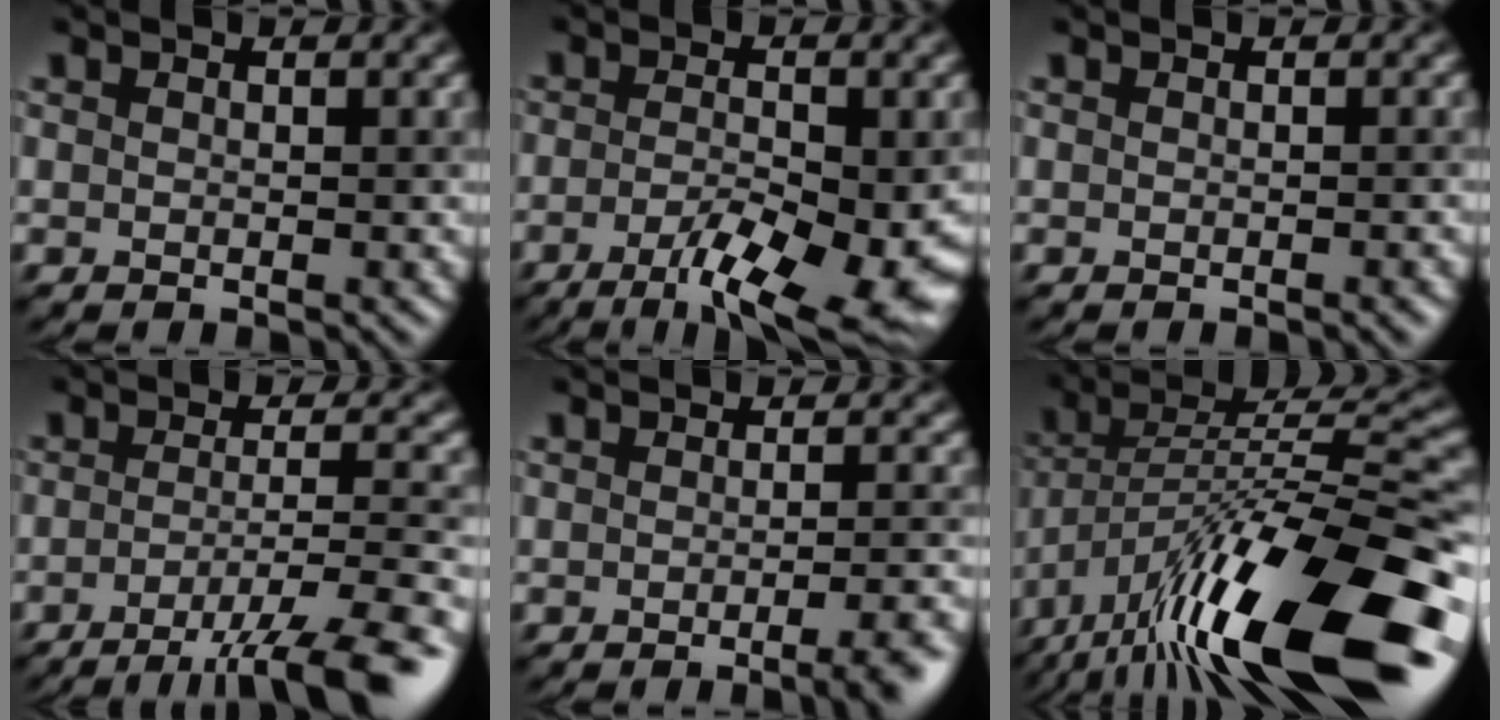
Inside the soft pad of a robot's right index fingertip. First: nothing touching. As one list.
[{"total": 8.5, "force": [-3.7, 2.1, 7.3], "torque": [-0.122, -0.013, -0.057]}, {"total": 0.9, "force": [-0.4, 0.1, 0.8], "torque": [-0.007, 0.002, -0.006]}, {"total": 9.6, "force": [-5.6, 1.8, 7.5], "torque": [-0.103, 0.001, -0.082]}, {"total": 4.6, "force": [-2.2, 1.2, 3.8], "torque": [-0.033, -0.001, -0.028]}, {"total": 17.3, "force": [-9.6, 5.3, 13.4], "torque": [-0.221, 0.013, -0.173]}]